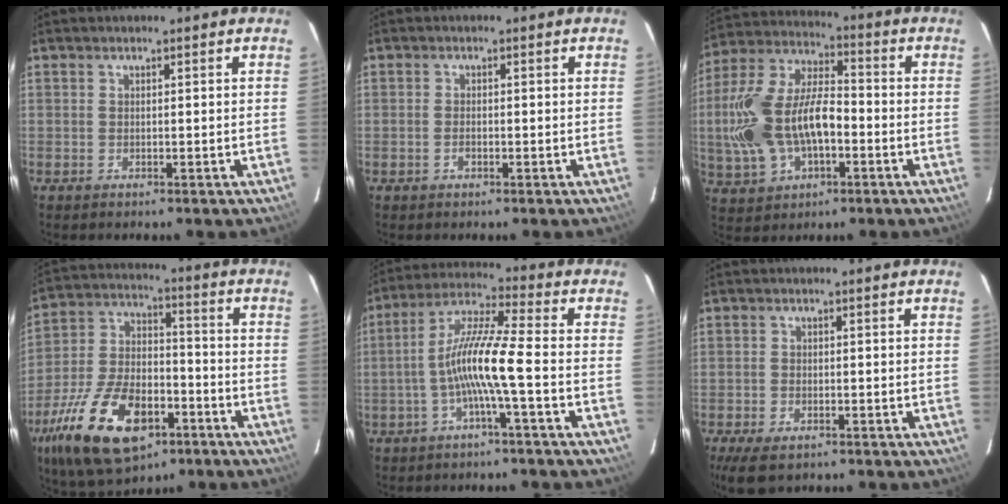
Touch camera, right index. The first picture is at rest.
{"total": 1.4, "force": [-0.7, 0.7, 0.9], "torque": [-0.021, 0.001, -0.013]}
{"total": 17.7, "force": [-3.1, 9.5, 14.6], "torque": [-0.323, 0.010, -0.051]}
{"total": 22.6, "force": [-11.7, 11.2, 15.7], "torque": [-0.326, -0.017, -0.195]}
{"total": 9.6, "force": [-2.8, -0.5, 9.2], "torque": [-0.192, 0.014, -0.056]}
{"total": 6.1, "force": [-4.2, 2.7, 3.5], "torque": [-0.088, -0.023, -0.074]}